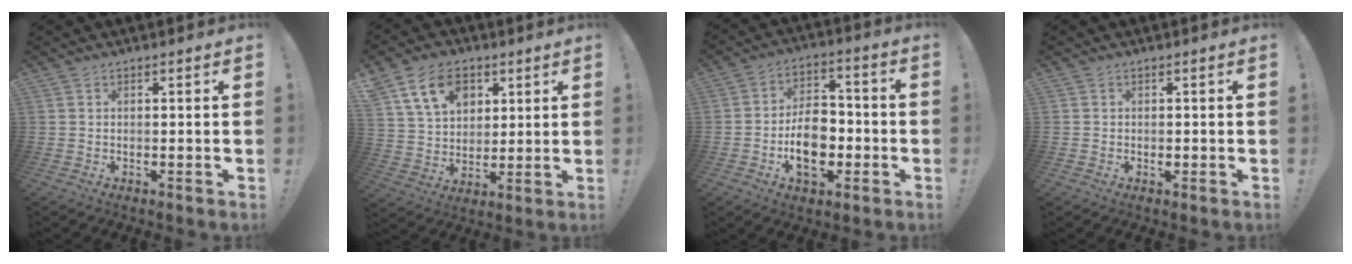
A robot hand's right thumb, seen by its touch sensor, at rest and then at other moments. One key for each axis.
{"total": 14.9, "fx": 7.1, "fy": 10.8, "fz": 7.4, "tx": -0.113, "ty": -0.022, "tz": 0.138}
{"total": 13.5, "fx": -3.5, "fy": 8.9, "fz": 9.5, "tx": -0.150, "ty": 0.015, "tz": -0.063}
{"total": 0.8, "fx": -0.2, "fy": 0.7, "fz": 0.2, "tx": 0.006, "ty": -0.001, "tz": -0.006}